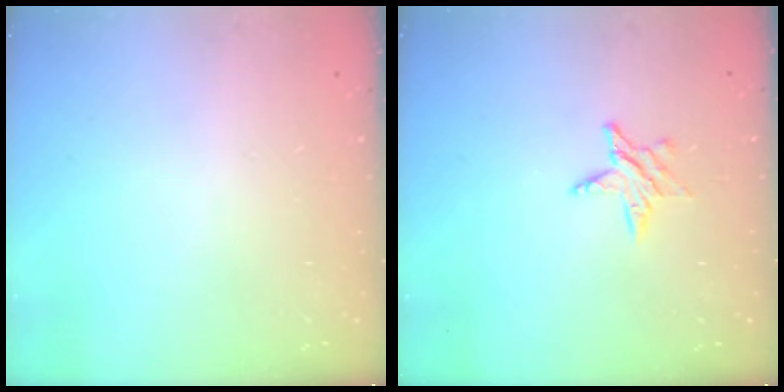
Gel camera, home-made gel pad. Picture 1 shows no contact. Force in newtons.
{"total": 5.0, "press": 5.0, "slide": 0.6}